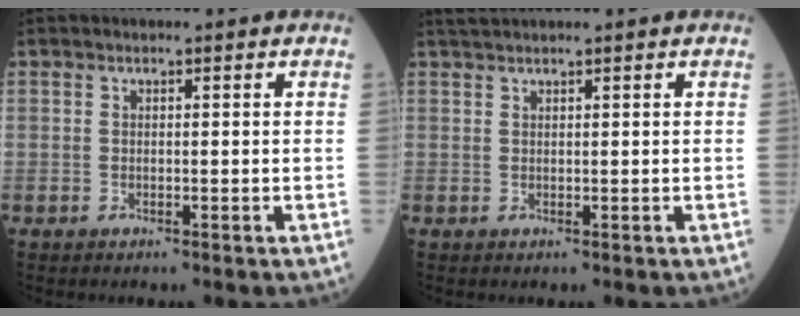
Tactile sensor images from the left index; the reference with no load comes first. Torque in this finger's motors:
{"motor_torque": [0.31, -0.32, -0.01, -0.01]}